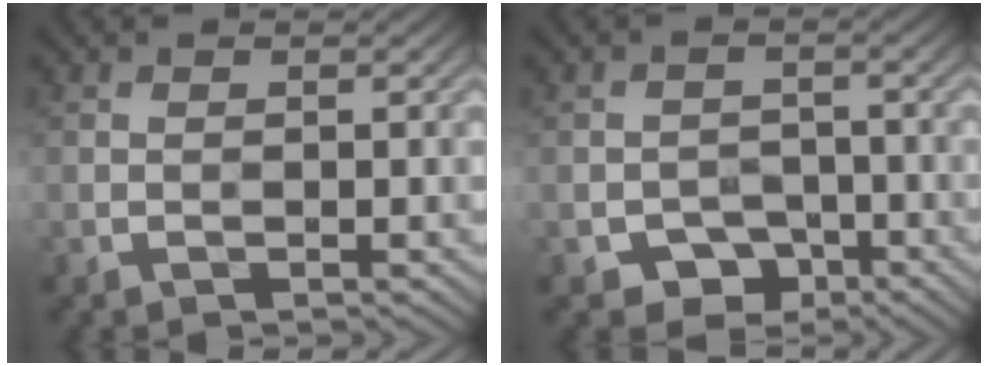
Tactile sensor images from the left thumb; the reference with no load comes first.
{"total": 3.7, "force": [-2.4, 2.6, 0.9], "torque": [-0.014, -0.002, -0.038]}